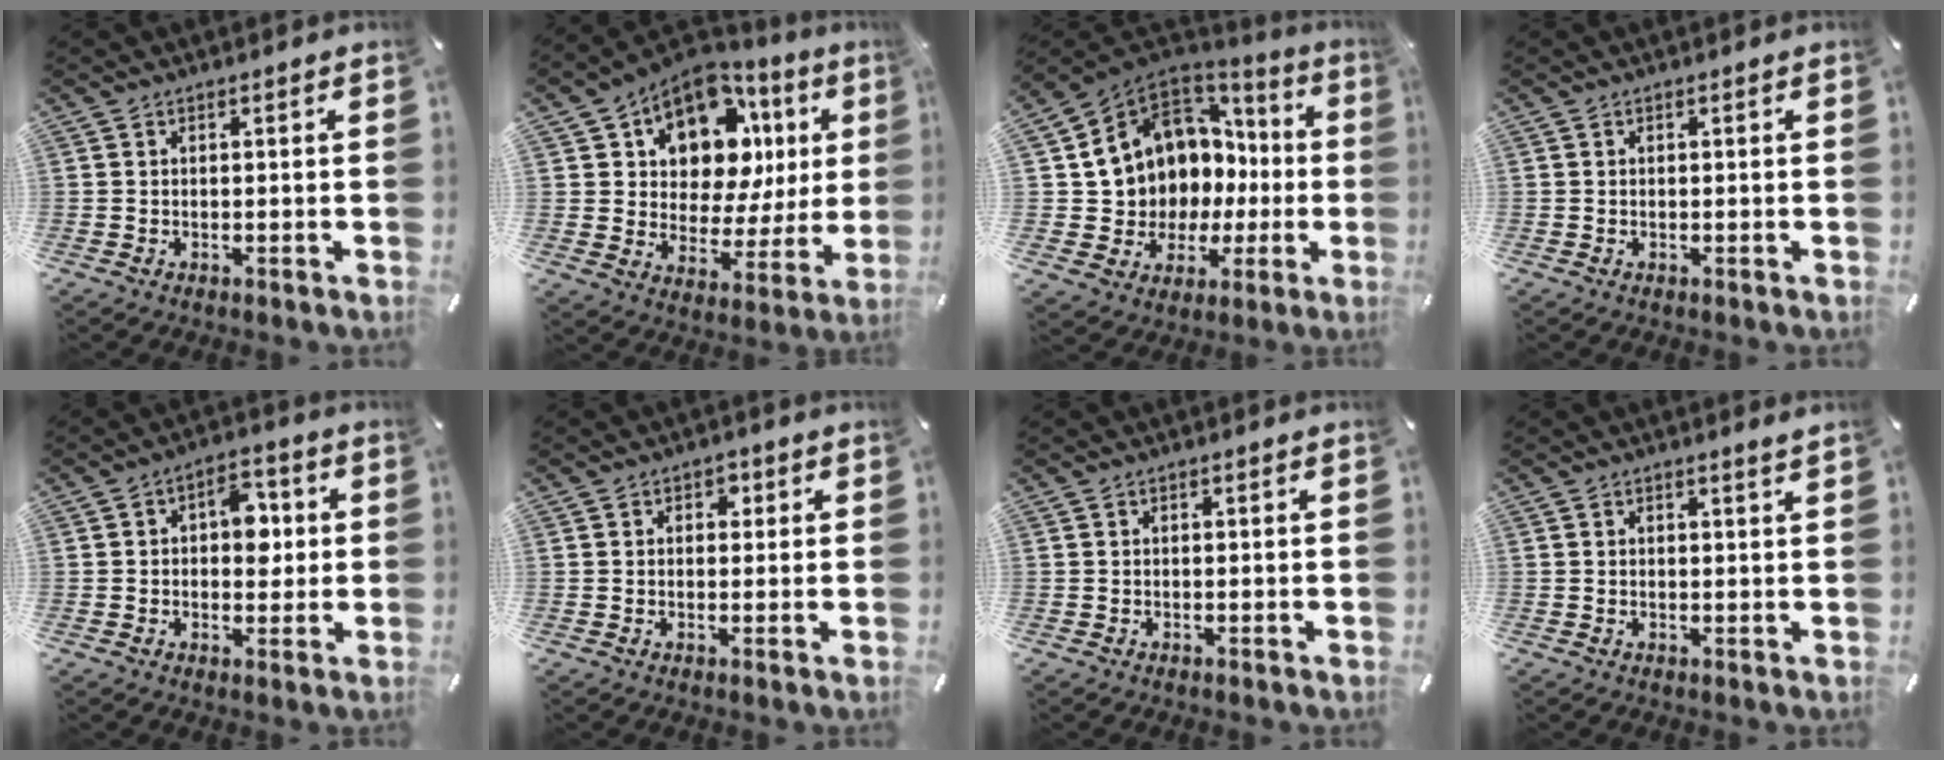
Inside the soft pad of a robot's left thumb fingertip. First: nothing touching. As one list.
[{"total": 14.0, "force": [7.8, 9.1, 7.2], "torque": [-0.124, -0.062, 0.136]}, {"total": 9.4, "force": [3.5, 8.5, 1.8], "torque": [-0.056, -0.061, 0.078]}, {"total": 0.0}, {"total": 7.9, "force": [0.5, 5.4, 5.7], "torque": [-0.062, 0.001, 0.001]}, {"total": 2.0, "force": [0.3, 1.8, 1.0], "torque": [-0.005, 0.002, -0.002]}, {"total": 0.0}, {"total": 1.1, "force": [0.9, -0.1, 0.7], "torque": [-0.013, -0.001, 0.015]}]